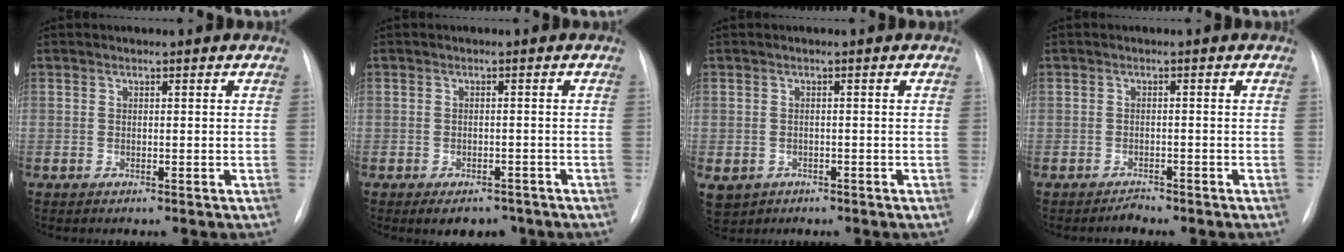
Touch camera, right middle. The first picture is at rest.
{"total": 5.0, "force": [-3.7, 2.7, 1.8], "torque": [-0.012, 0.004, -0.044]}
{"total": 5.8, "force": [-2.9, 4.7, 1.6], "torque": [-0.035, 0.003, -0.035]}
{"total": 1.3, "force": [-1.3, 0.4, 0.0], "torque": [0.001, -0.002, -0.020]}